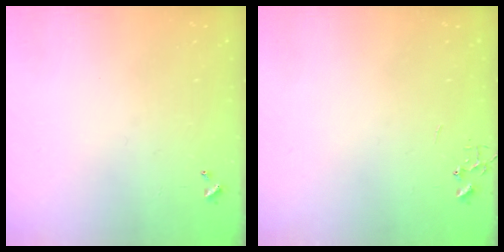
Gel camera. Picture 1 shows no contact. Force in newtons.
{"total": 0.0}